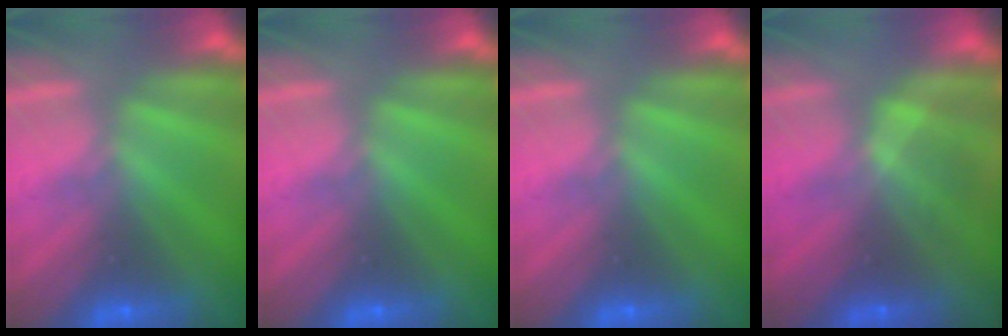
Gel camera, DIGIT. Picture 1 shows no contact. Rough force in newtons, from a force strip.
{"total": 0.0}
{"total": 0.0}
{"total": 1.7}